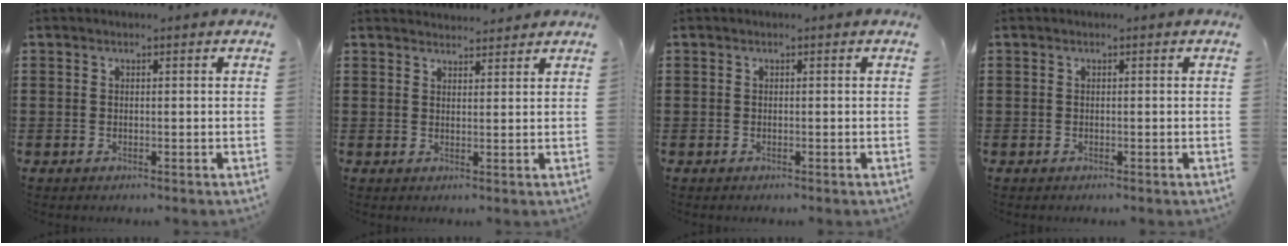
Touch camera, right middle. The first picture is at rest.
{"total": 2.3, "force": [2.3, 0.2, -0.2], "torque": [-0.003, 0.000, 0.045]}
{"total": 0.0}
{"total": 0.0}